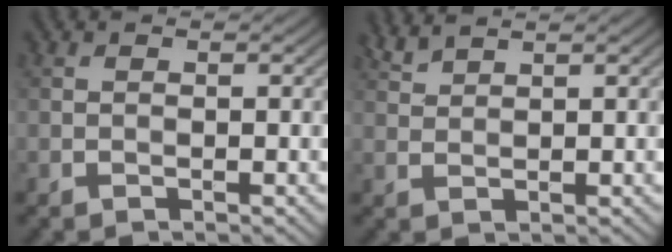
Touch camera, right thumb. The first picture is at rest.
{"total": 2.3, "force": [2.1, 0.2, 0.9], "torque": [-0.024, 0.007, 0.048]}